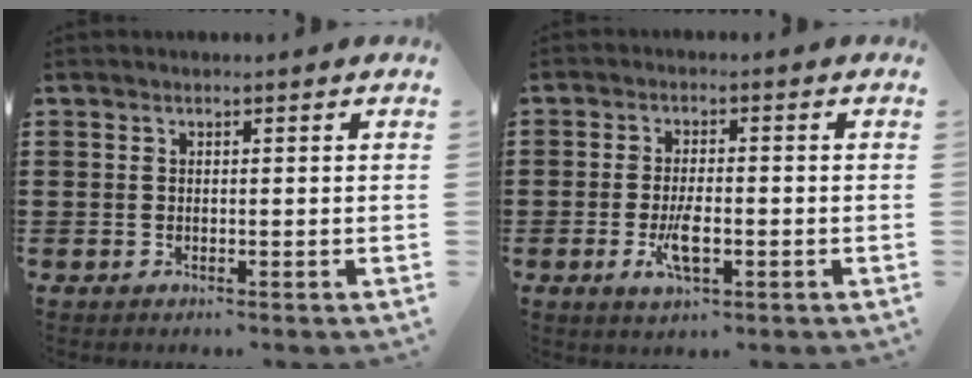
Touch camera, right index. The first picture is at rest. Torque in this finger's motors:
{"motor_torque": [1.51, 0.63, 0.48, 0.16]}